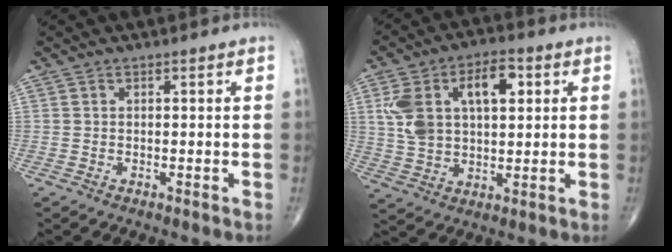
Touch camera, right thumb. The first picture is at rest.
{"total": 14.7, "force": [4.1, 8.4, 11.3], "torque": [-0.191, 0.012, 0.077]}